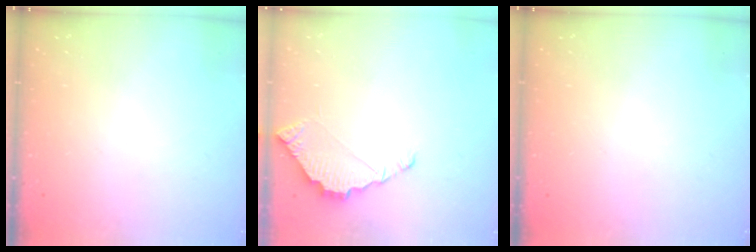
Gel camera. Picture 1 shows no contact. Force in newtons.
{"total": 3.7, "press": 3.7, "slide": 0.3}
{"total": 0.0}